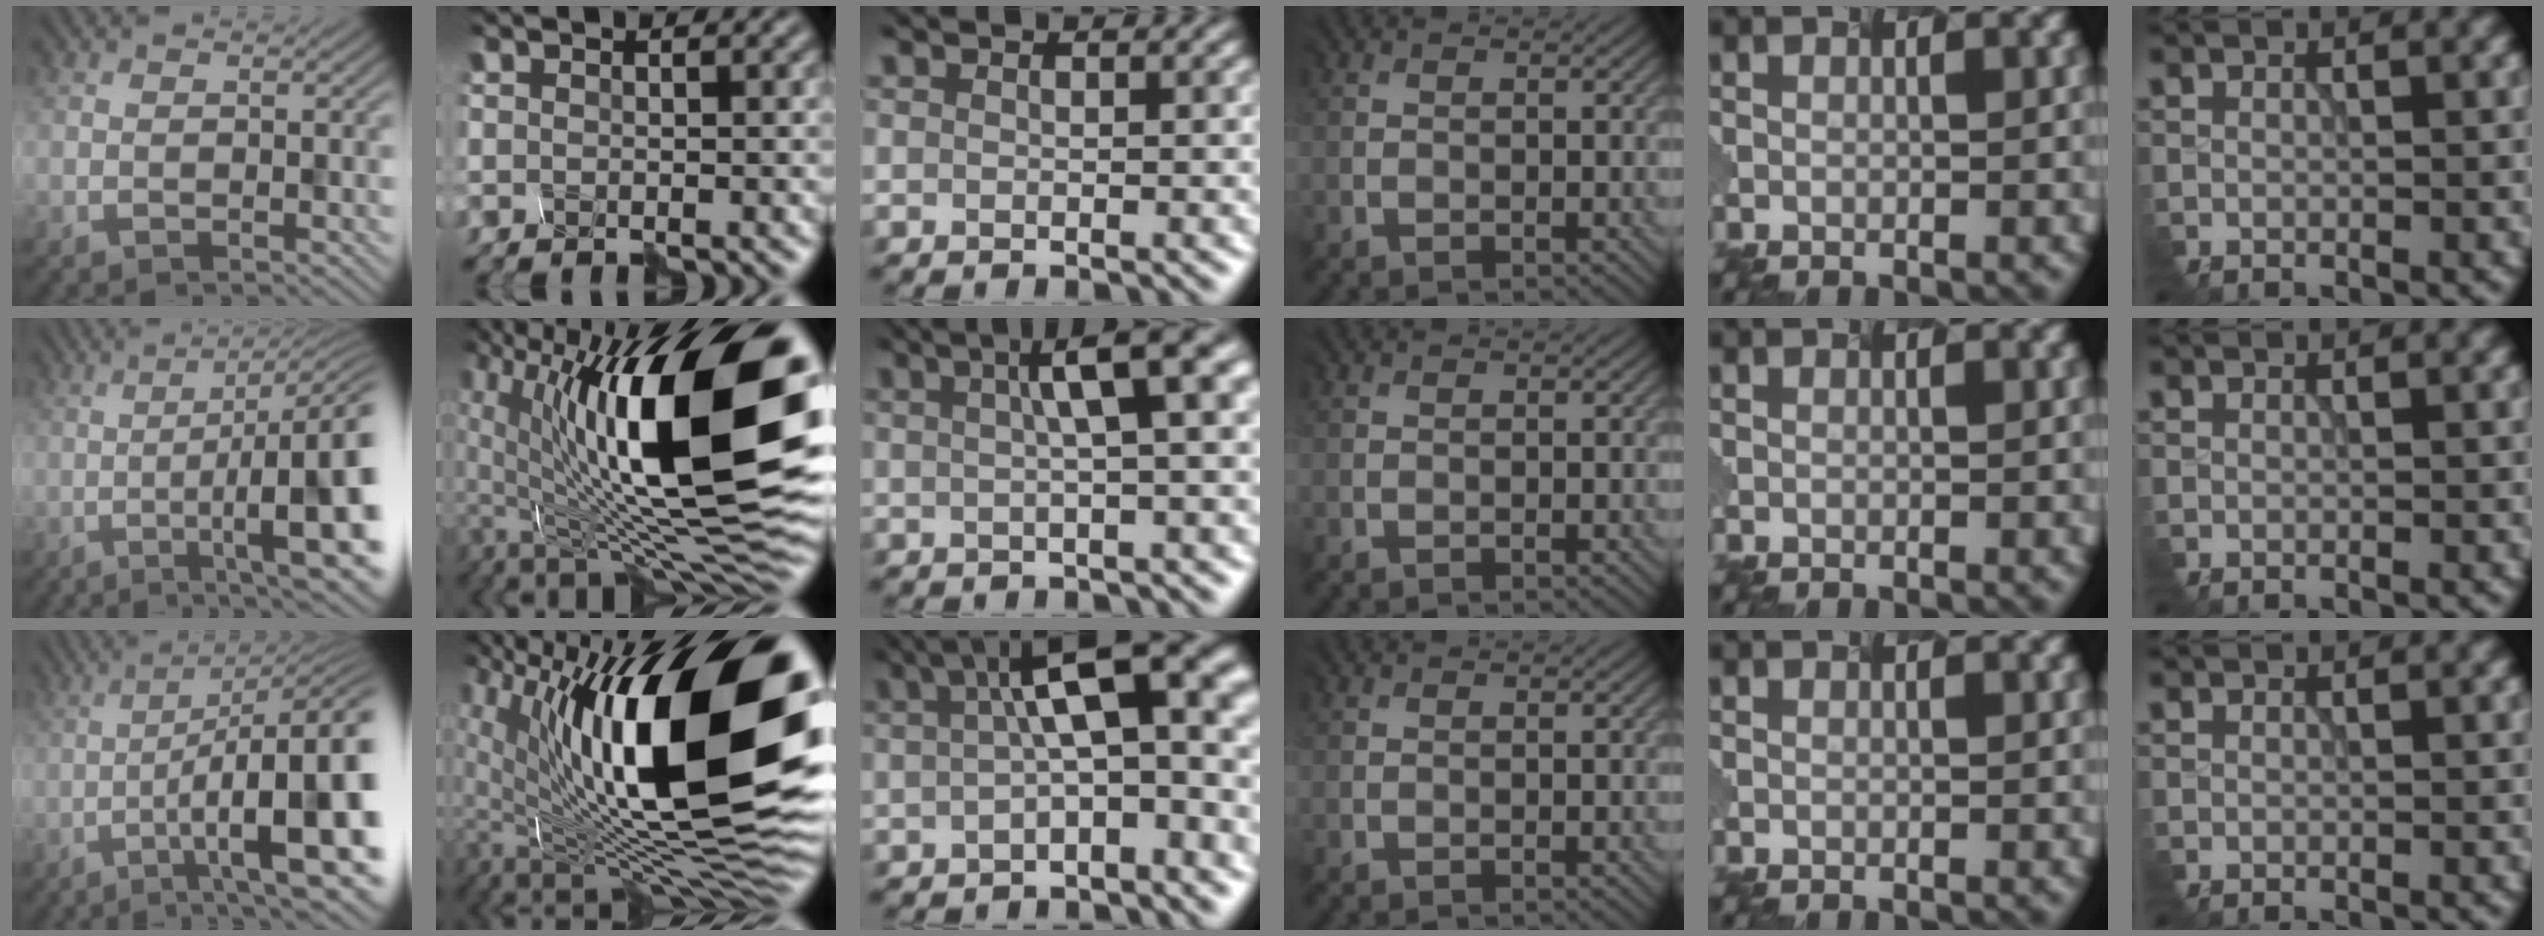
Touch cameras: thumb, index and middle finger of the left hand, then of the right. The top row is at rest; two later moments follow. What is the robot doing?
{"motion": "shake", "object": "plastic piggy bank"}